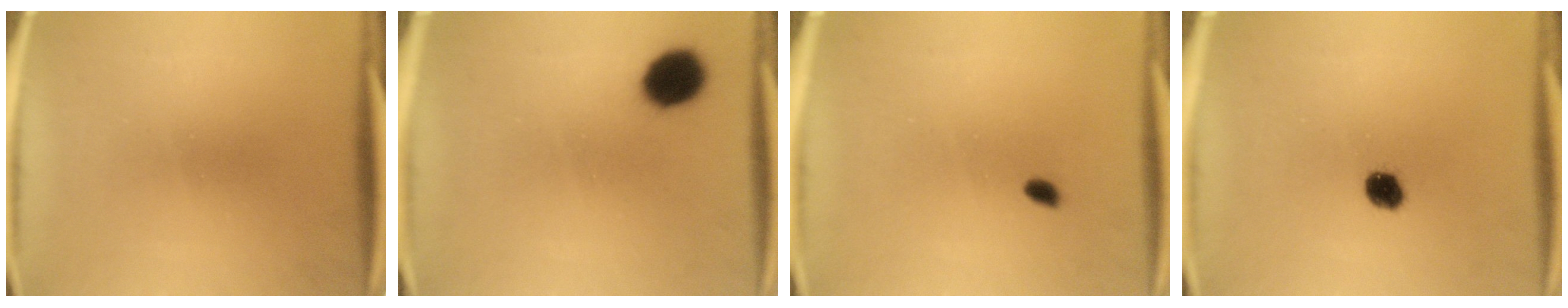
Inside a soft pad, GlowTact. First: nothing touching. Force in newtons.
{"total": 8.7}
{"total": 1.3}
{"total": 4.0}